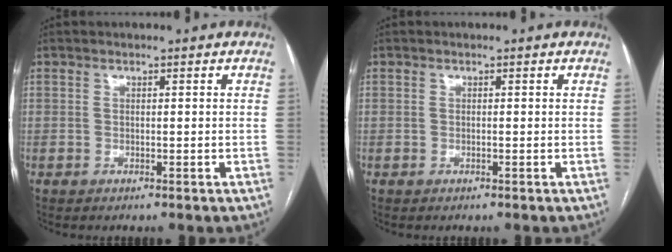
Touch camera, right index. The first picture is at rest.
{"total": 0.0}